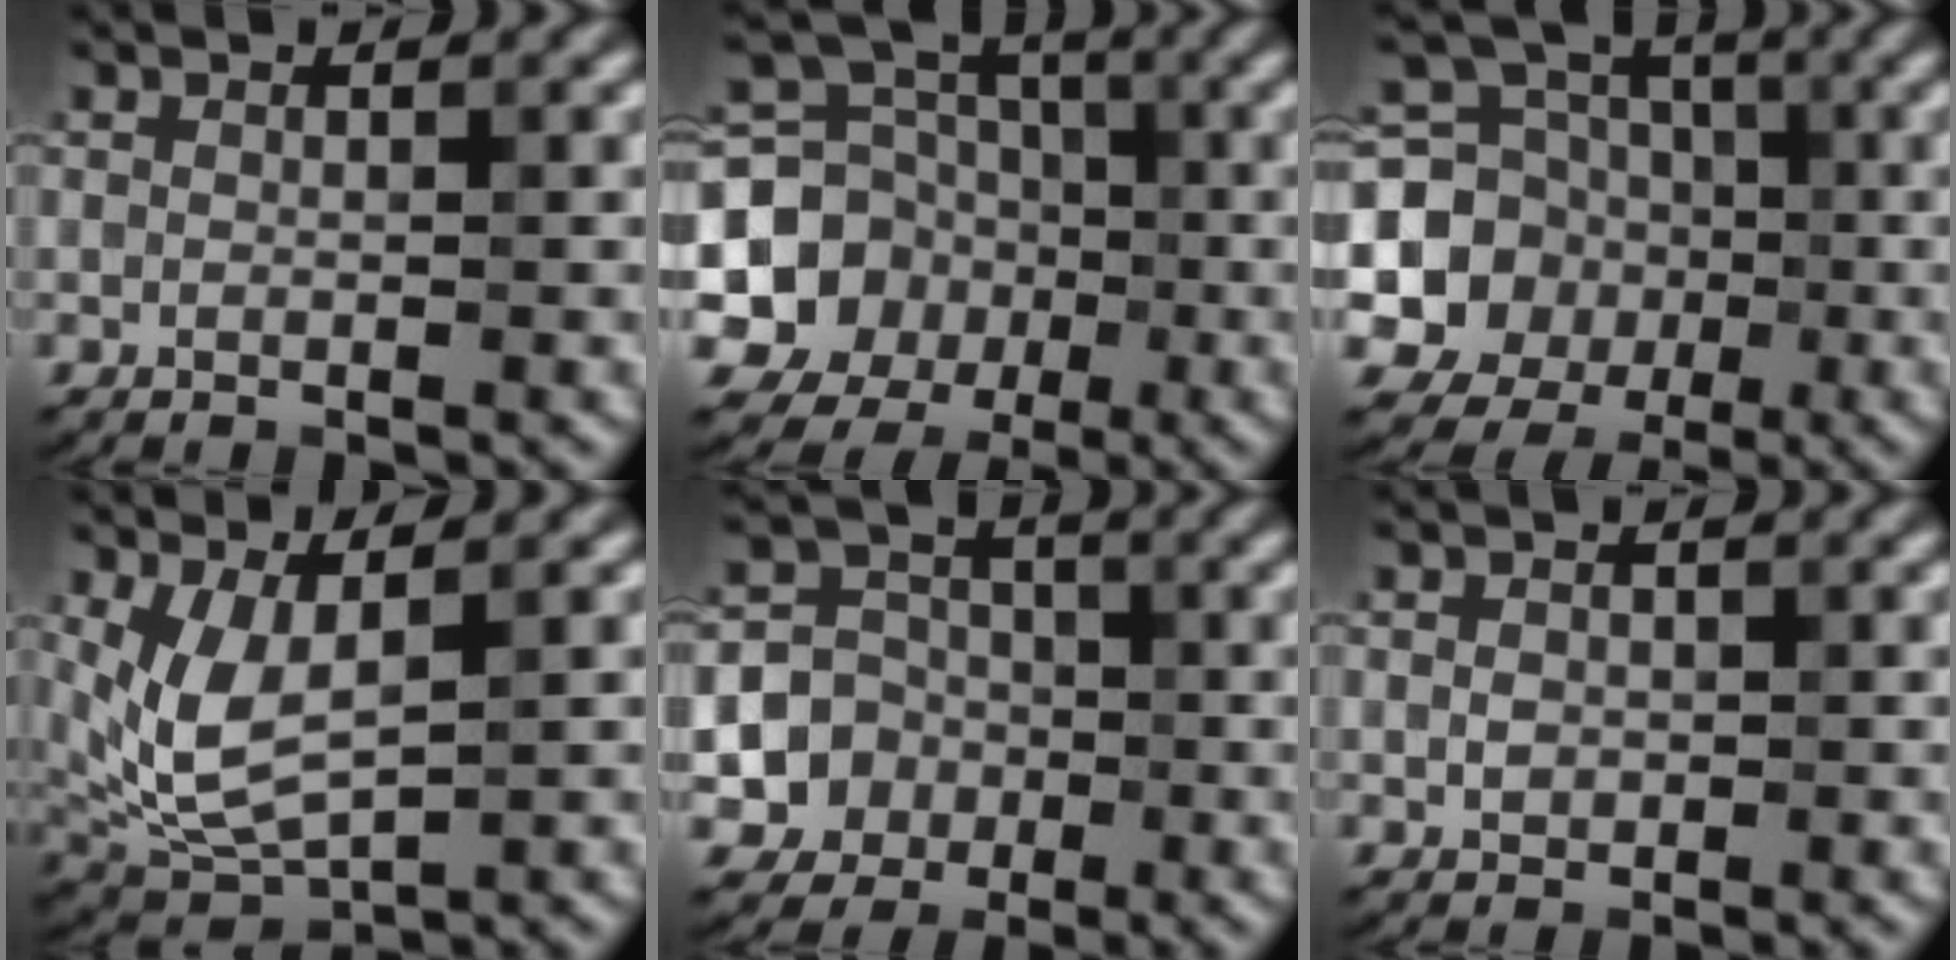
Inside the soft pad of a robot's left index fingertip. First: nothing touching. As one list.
[{"total": 8.9, "force": [-1.6, 8.1, 3.2], "torque": [-0.059, -0.011, -0.050]}, {"total": 8.2, "force": [-0.9, 7.4, 3.2], "torque": [-0.069, -0.013, -0.030]}, {"total": 5.1, "force": [1.0, 2.1, 4.6], "torque": [-0.112, -0.017, 0.030]}, {"total": 6.2, "force": [-1.9, 5.8, 1.0], "torque": [0.008, -0.004, -0.052]}, {"total": 1.2, "force": [0.0, 1.0, 0.6], "torque": [-0.010, -0.001, -0.002]}]